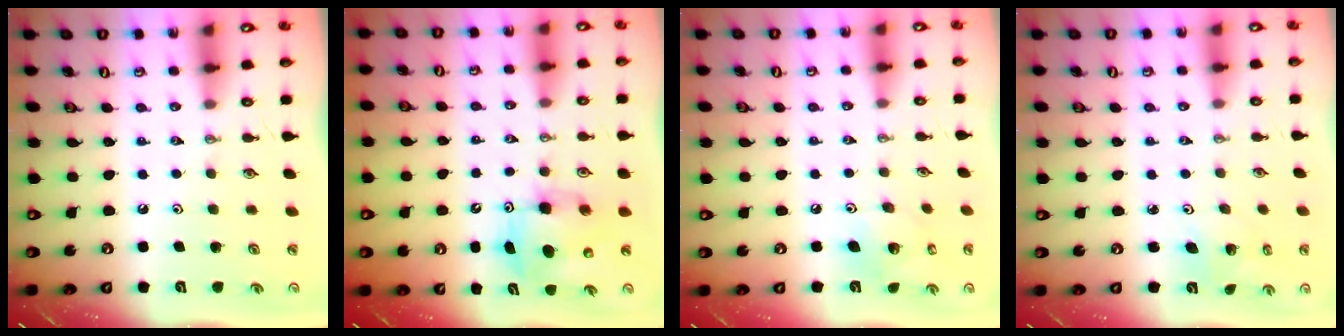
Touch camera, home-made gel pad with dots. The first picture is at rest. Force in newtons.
{"total": 6.8, "press": 6.5, "slide": 1.9}
{"total": 8.6, "press": 8.6, "slide": 0.4}
{"total": 2.7, "press": 2.7, "slide": 0.1}